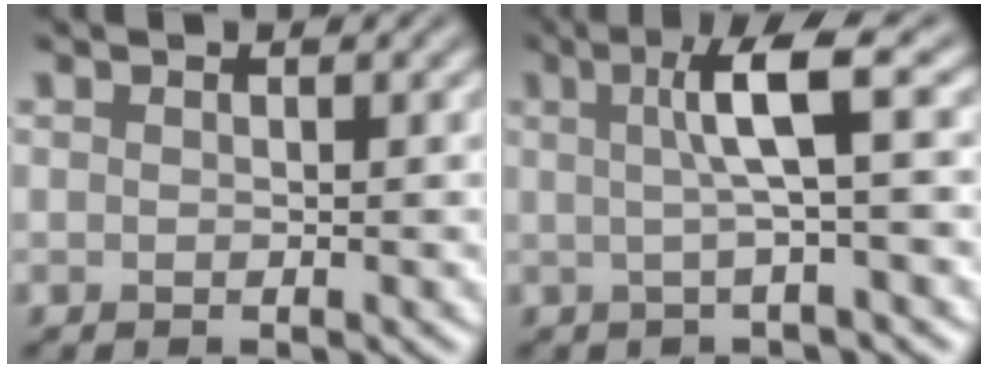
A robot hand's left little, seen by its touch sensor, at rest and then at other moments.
{"total": 4.5, "force": [0.6, 0.5, 4.4], "torque": [-0.076, 0.010, 0.007]}